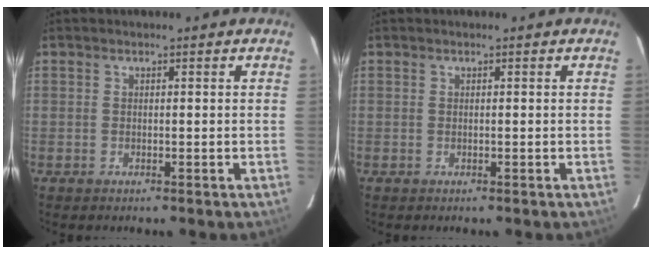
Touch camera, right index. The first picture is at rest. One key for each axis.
{"total": 0.0}